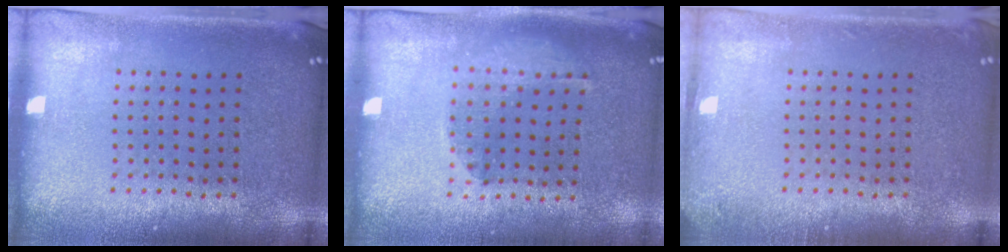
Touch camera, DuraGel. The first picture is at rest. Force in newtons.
{"total": 1.1, "press": 1.0, "slide": 0.2}
{"total": 0.9, "press": 0.9, "slide": 0.1}